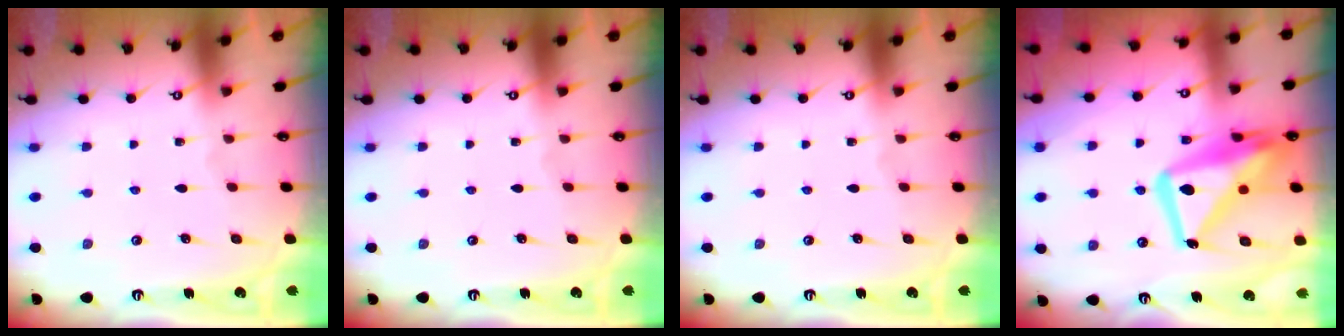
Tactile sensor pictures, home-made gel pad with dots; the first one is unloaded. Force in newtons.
{"total": 0.0}
{"total": 0.0}
{"total": 17.5, "press": 17.4, "slide": 1.7}